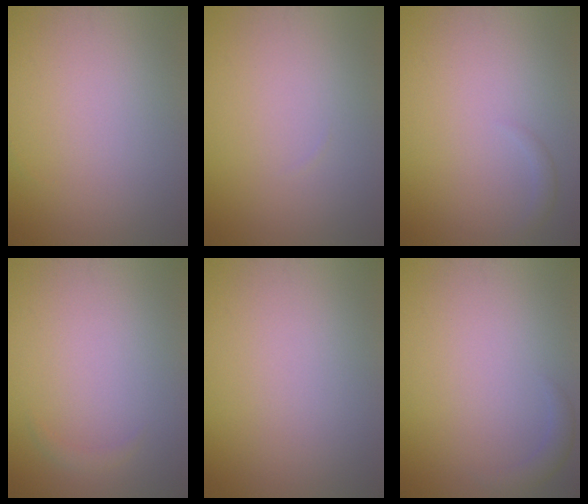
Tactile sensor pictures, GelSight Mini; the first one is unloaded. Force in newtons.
{"total": 0.0}
{"total": 0.8, "press": 0.8, "slide": 0.0}
{"total": 0.7, "press": 0.7, "slide": 0.1}
{"total": 0.0}
{"total": 1.5, "press": 1.5, "slide": 0.1}